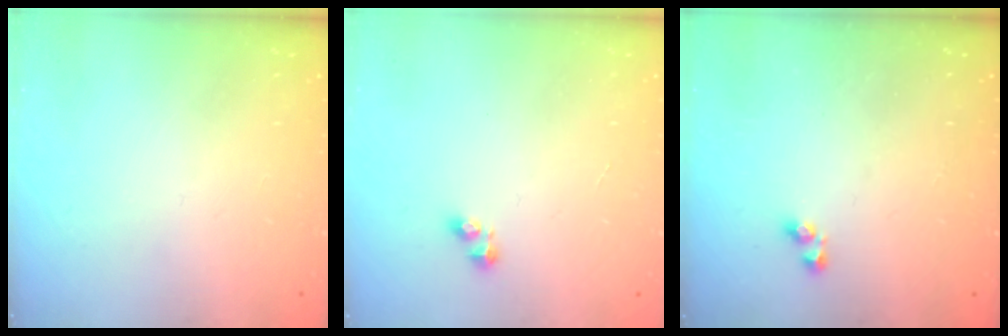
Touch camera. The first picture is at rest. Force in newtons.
{"total": 2.1, "press": 2.1, "slide": 0.3}
{"total": 1.9, "press": 1.9, "slide": 0.4}